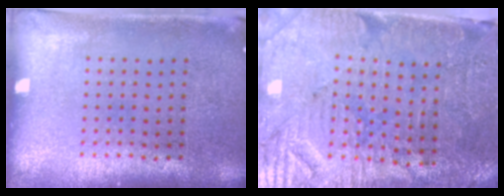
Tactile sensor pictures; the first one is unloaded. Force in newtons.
{"total": 3.7, "press": 3.3, "slide": 1.6}